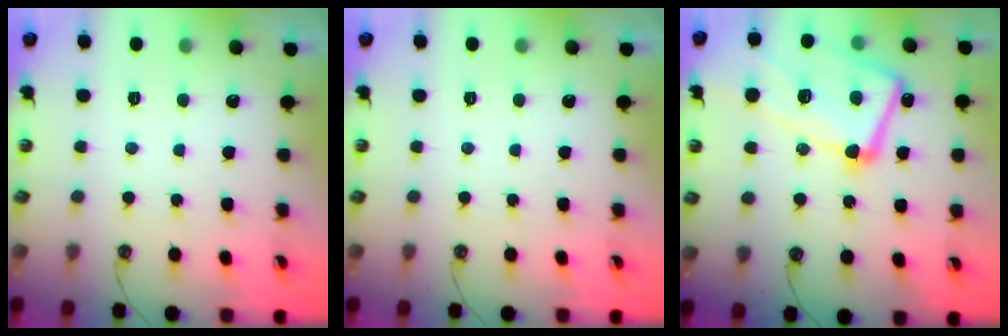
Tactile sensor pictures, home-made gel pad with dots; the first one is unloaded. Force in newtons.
{"total": 0.0}
{"total": 15.1, "press": 14.9, "slide": 2.3}